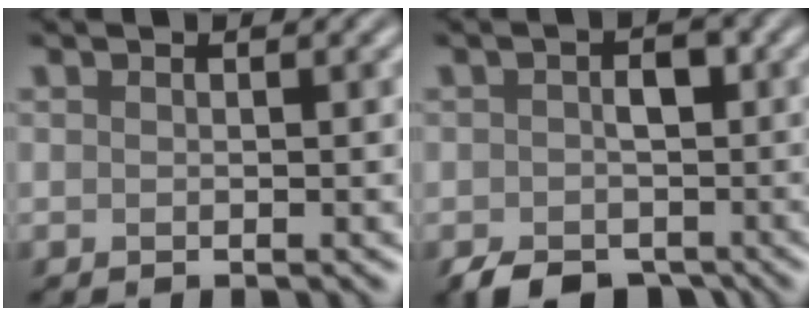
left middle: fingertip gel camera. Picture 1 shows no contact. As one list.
[{"total": 5.0, "force": [-2.6, 3.0, 3.0], "torque": [-0.044, -0.006, -0.038]}]